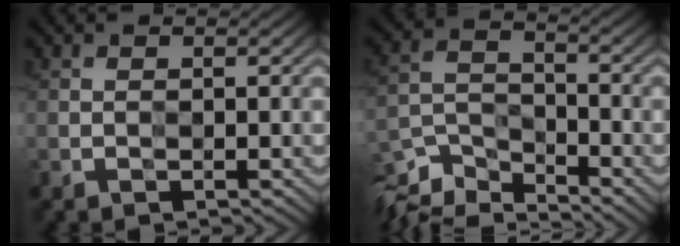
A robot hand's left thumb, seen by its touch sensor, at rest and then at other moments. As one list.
[{"total": 8.9, "force": [-7.7, 2.5, 3.7], "torque": [-0.083, -0.012, -0.157]}]